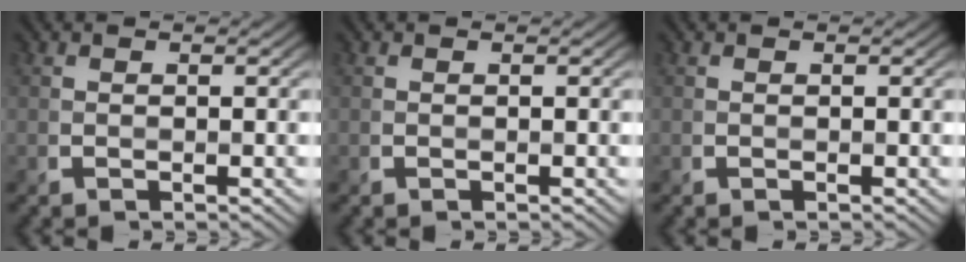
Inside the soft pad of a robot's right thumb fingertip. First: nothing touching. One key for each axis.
{"total": 0.0}
{"total": 0.0}